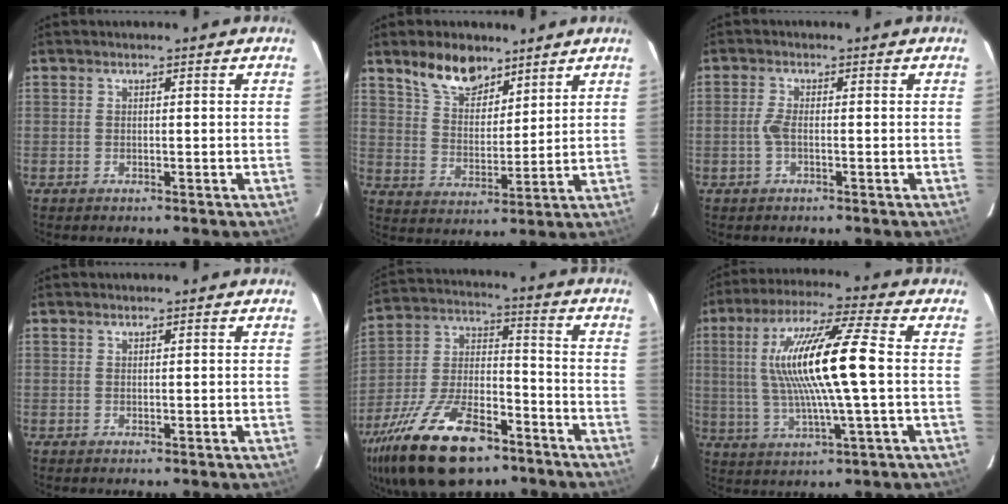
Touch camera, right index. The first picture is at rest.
{"total": 9.7, "force": [7.2, 4.7, 4.5], "torque": [-0.080, 0.013, 0.135]}
{"total": 2.3, "force": [-0.6, 0.6, 2.2], "torque": [-0.049, 0.002, -0.011]}
{"total": 0.0}
{"total": 23.4, "force": [-14.9, 10.2, 14.9], "torque": [-0.305, -0.016, -0.252]}
{"total": 16.1, "force": [1.2, 1.1, 16.0], "torque": [-0.302, 0.007, 0.026]}